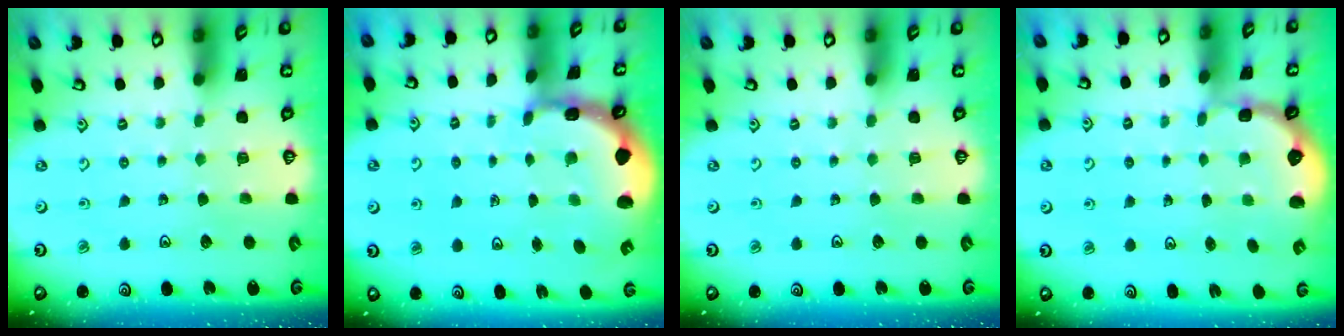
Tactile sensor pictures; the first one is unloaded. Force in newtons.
{"total": 2.1, "press": 1.9, "slide": 1.0}
{"total": 0.0}
{"total": 2.6, "press": 2.1, "slide": 1.6}